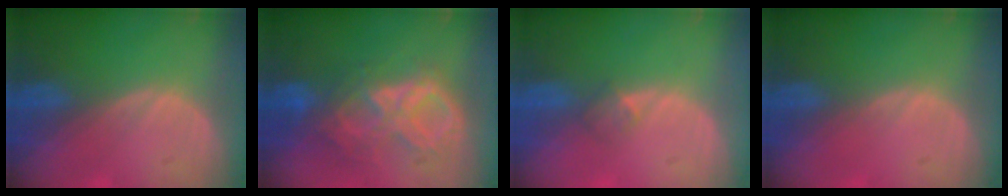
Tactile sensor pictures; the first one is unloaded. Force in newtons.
{"total": 9.6, "press": 8.2, "slide": 5.0}
{"total": 2.0, "press": 1.6, "slide": 1.1}
{"total": 0.0}